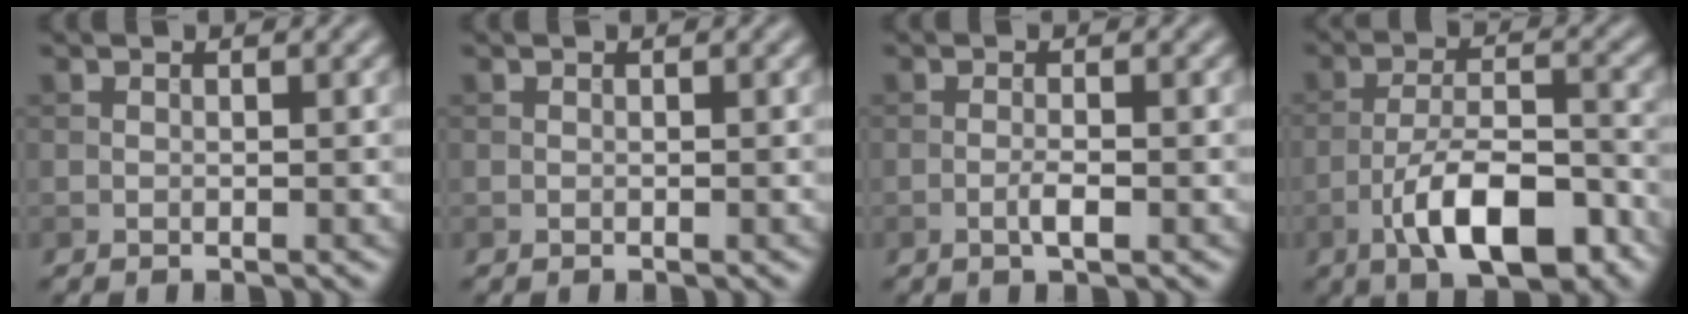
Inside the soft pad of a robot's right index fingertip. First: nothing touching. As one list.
[{"total": 0.0}, {"total": 1.5, "force": [-0.6, 0.2, 1.4], "torque": [-0.026, 0.000, -0.013]}, {"total": 9.0, "force": [-4.7, 3.2, 6.9], "torque": [-0.115, 0.011, -0.082]}]